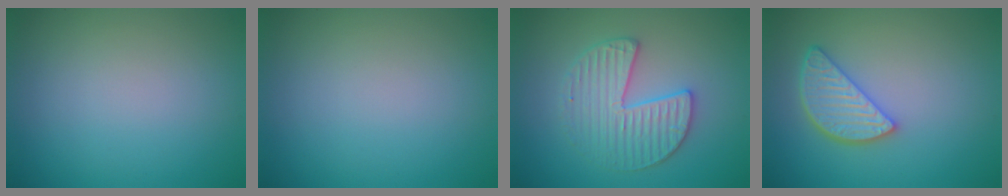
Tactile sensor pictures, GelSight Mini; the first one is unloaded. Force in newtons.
{"total": 0.0}
{"total": 3.5, "press": 3.4, "slide": 0.6}
{"total": 3.7, "press": 3.2, "slide": 1.9}